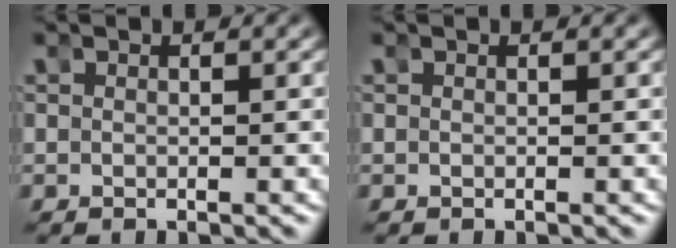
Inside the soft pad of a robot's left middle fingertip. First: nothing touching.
{"total": 0.0}